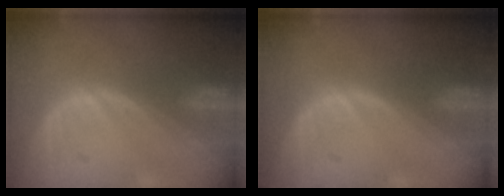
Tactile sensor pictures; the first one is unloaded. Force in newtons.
{"total": 0.0}